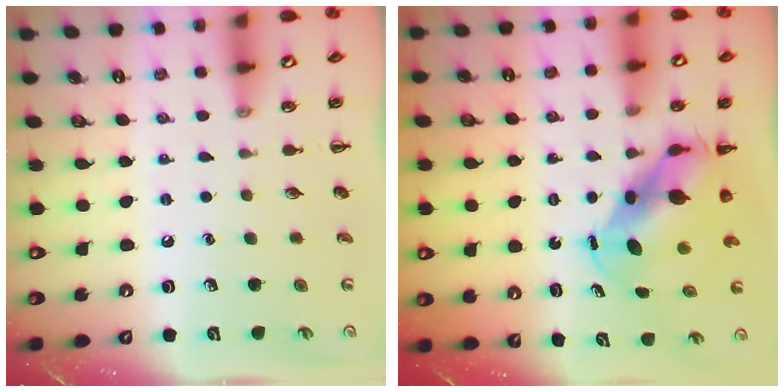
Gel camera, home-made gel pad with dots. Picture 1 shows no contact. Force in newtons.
{"total": 7.8, "press": 7.6, "slide": 2.1}